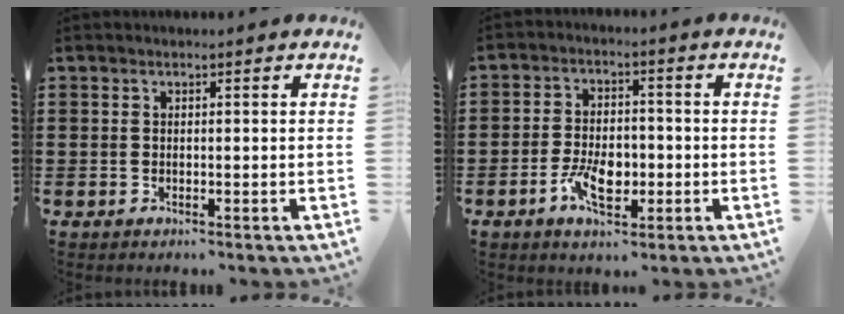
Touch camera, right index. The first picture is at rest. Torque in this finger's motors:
{"motor_torque": [1.94, 0.20, 0.31, 0.16]}